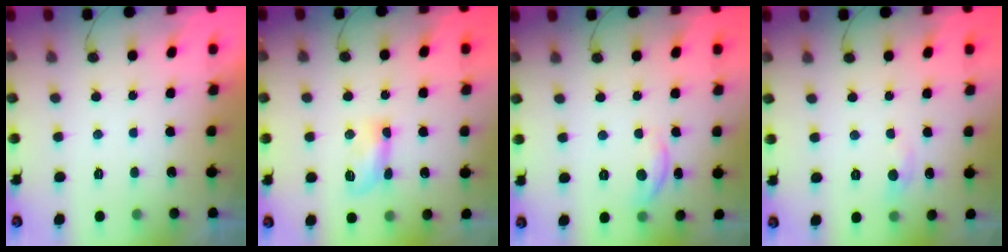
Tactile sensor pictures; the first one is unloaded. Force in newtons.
{"total": 6.0, "press": 5.9, "slide": 0.9}
{"total": 6.5, "press": 6.5, "slide": 0.7}
{"total": 4.3, "press": 4.3, "slide": 0.5}